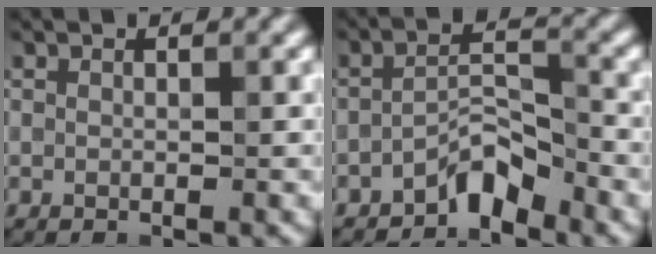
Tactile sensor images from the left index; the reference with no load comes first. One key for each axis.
{"total": 3.0, "fx": -2.4, "fy": 0.8, "fz": 1.5, "tx": -0.022, "ty": 0.019, "tz": -0.047}